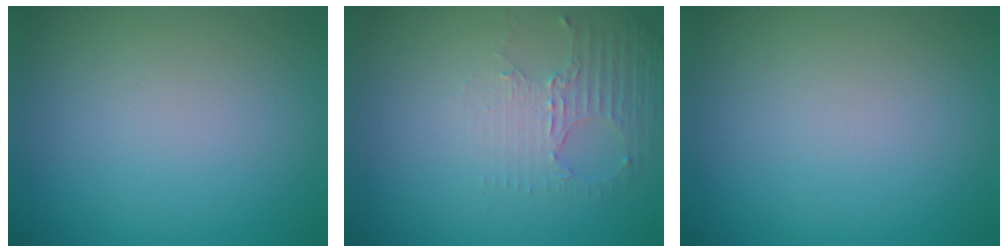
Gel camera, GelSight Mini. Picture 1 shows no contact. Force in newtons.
{"total": 2.5, "press": 1.7, "slide": 1.8}
{"total": 0.0}